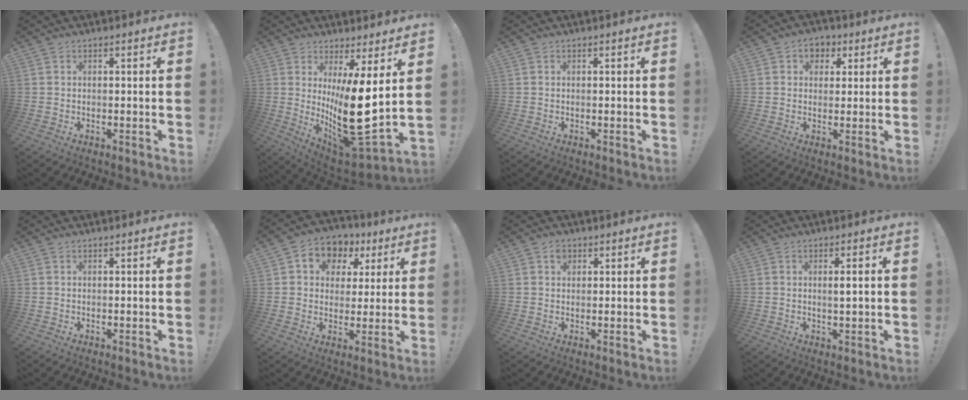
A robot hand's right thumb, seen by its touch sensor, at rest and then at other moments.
{"total": 18.6, "force": [2.3, 6.0, 17.4], "torque": [-0.290, -0.053, 0.045]}
{"total": 0.0}
{"total": 5.1, "force": [1.7, 4.4, 2.1], "torque": [-0.021, -0.003, 0.030]}
{"total": 0.0}
{"total": 8.0, "force": [2.9, 7.0, 2.5], "torque": [-0.040, -0.016, 0.061]}
{"total": 2.0, "force": [0.9, 1.6, 0.7], "torque": [0.005, -0.007, 0.013]}
{"total": 2.9, "force": [0.4, 0.2, 2.8], "torque": [-0.046, -0.004, 0.001]}